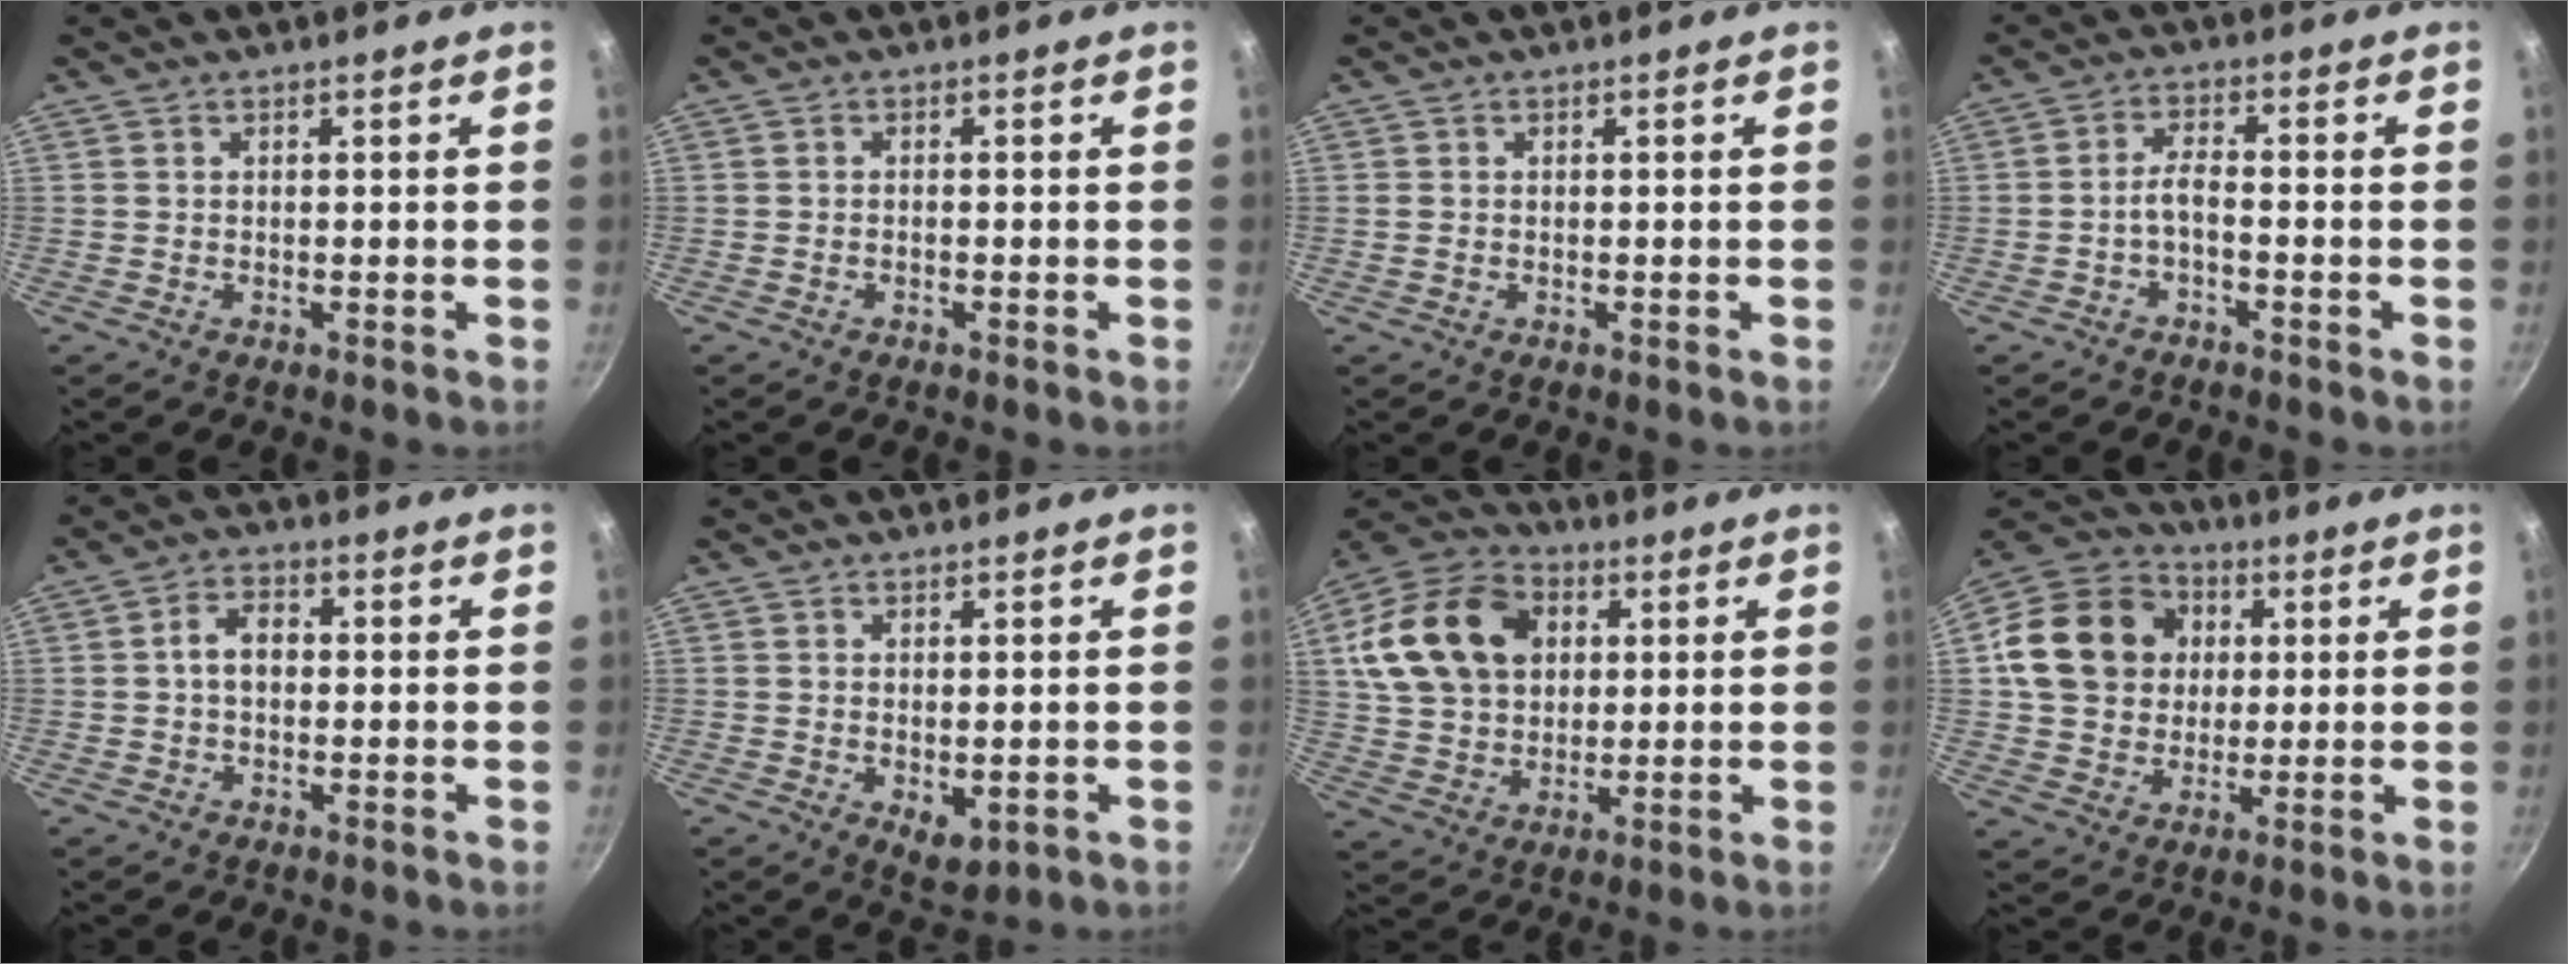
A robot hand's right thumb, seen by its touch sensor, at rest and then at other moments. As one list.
[{"total": 0.7, "force": [-0.4, 0.3, 0.5], "torque": [-0.011, 0.005, -0.010]}, {"total": 0.6, "force": [-0.1, 0.5, 0.3], "torque": [-0.007, 0.002, -0.001]}, {"total": 3.3, "force": [-1.8, 1.0, 2.6], "torque": [-0.058, 0.023, -0.038]}, {"total": 4.9, "force": [0.1, 3.4, 3.5], "torque": [-0.047, 0.017, -0.007]}, {"total": 4.4, "force": [-0.5, 2.5, 3.5], "torque": [-0.048, -0.013, 0.000]}, {"total": 19.4, "force": [5.0, 14.4, 12.0], "torque": [-0.201, 0.012, 0.086]}, {"total": 17.5, "force": [3.0, 14.7, 8.9], "torque": [-0.143, 0.020, 0.046]}]